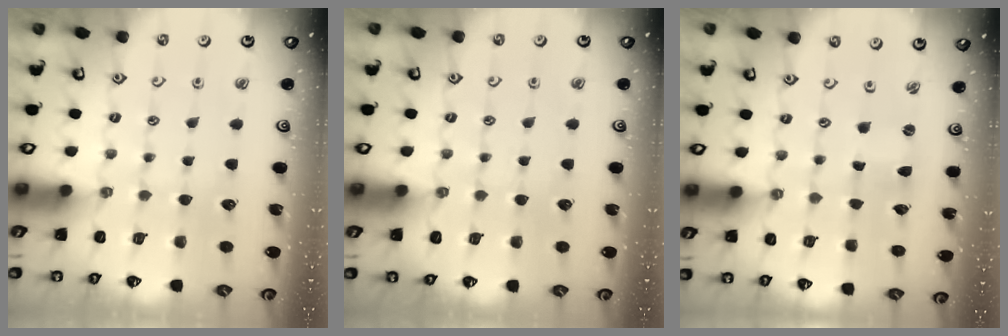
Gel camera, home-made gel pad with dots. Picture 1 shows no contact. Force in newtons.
{"total": 0.0}
{"total": 0.0}